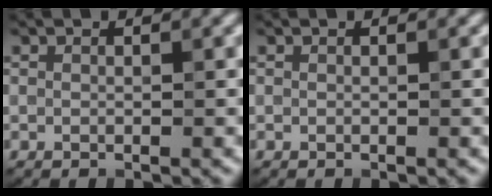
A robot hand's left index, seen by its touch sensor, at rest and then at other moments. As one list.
[{"total": 0.0}]